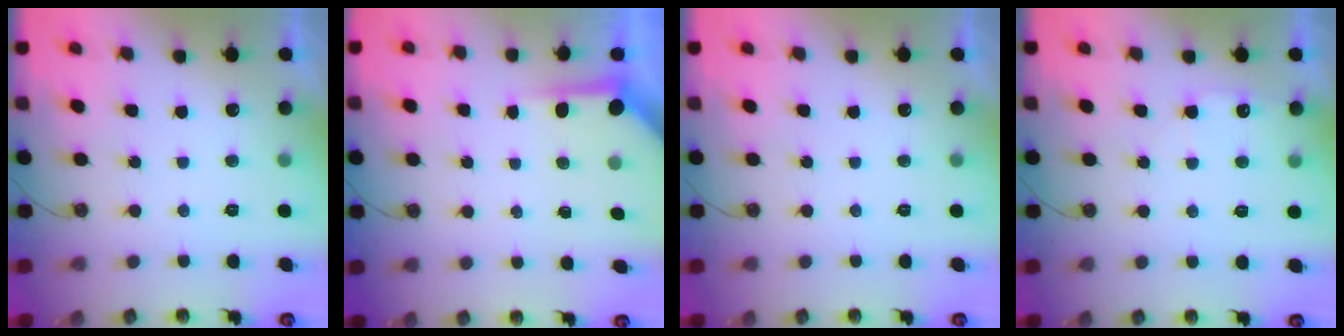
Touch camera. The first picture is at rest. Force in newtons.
{"total": 3.8, "press": 3.8, "slide": 0.3}
{"total": 0.0}
{"total": 6.1, "press": 6.1, "slide": 0.5}